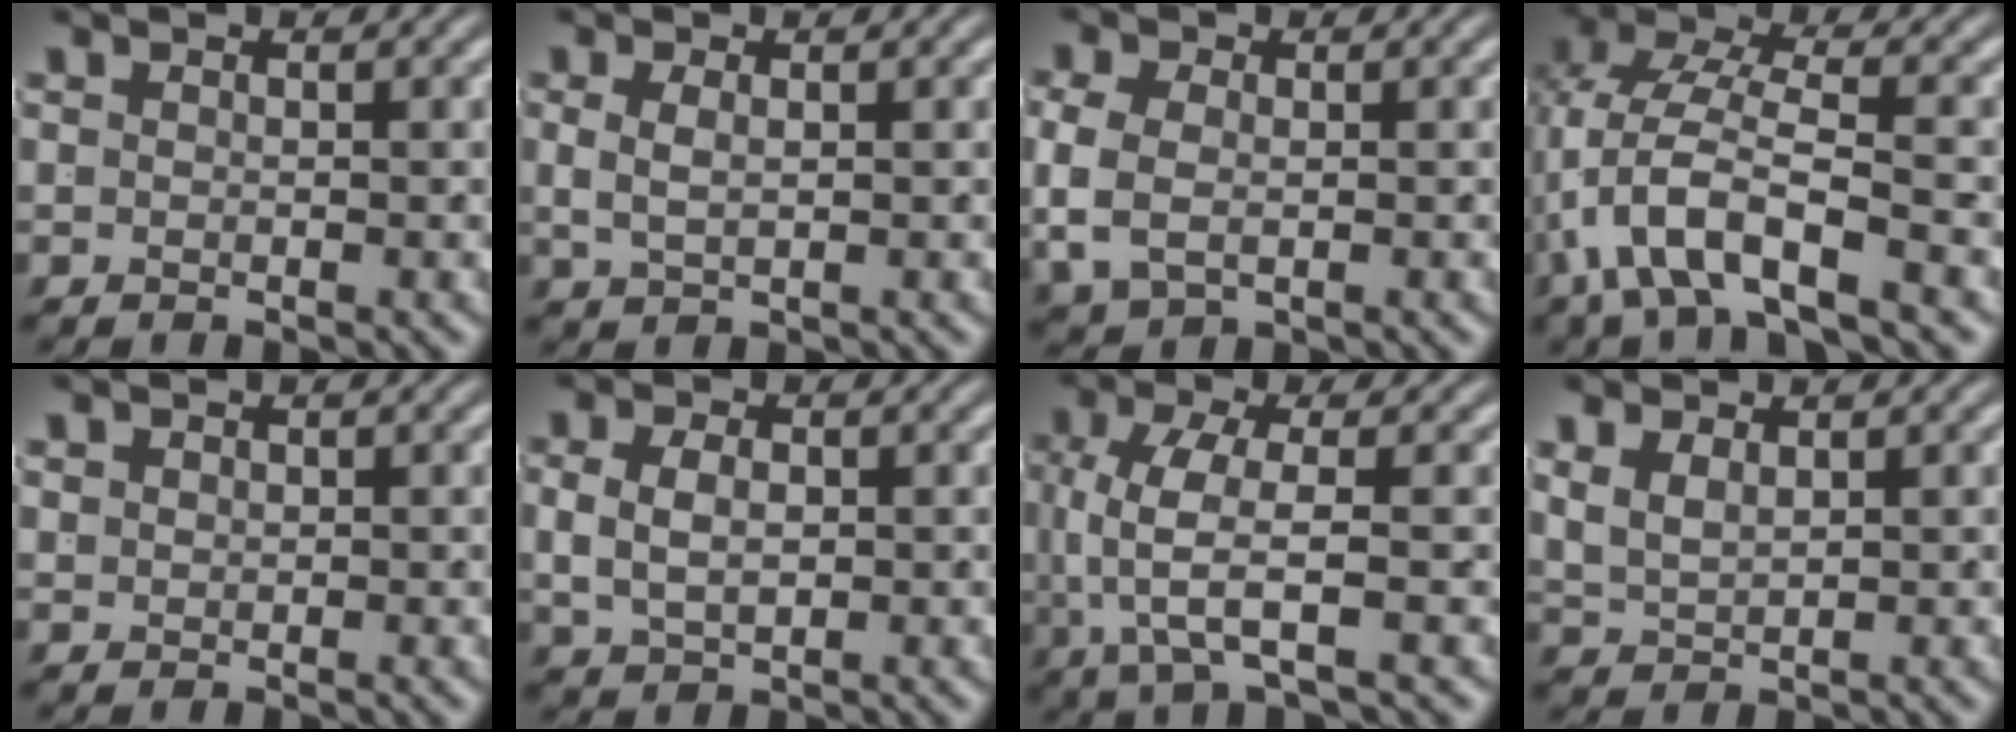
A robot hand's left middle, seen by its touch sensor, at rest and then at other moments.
{"total": 1.5, "force": [0.4, 0.3, 1.4], "torque": [-0.023, -0.006, 0.018]}
{"total": 3.2, "force": [-0.1, 2.3, 2.2], "torque": [-0.063, -0.018, 0.016]}
{"total": 5.5, "force": [-0.4, 2.8, 4.7], "torque": [-0.113, -0.007, -0.006]}
{"total": 0.8, "force": [0.7, -0.1, 0.3], "torque": [-0.001, -0.003, 0.022]}
{"total": 3.1, "force": [0.3, 2.0, 2.3], "torque": [-0.037, -0.004, 0.015]}
{"total": 5.8, "force": [-0.4, 2.7, 5.1], "torque": [-0.120, -0.019, 0.003]}
{"total": 2.9, "force": [1.1, 2.1, 1.7], "torque": [-0.049, -0.010, 0.030]}